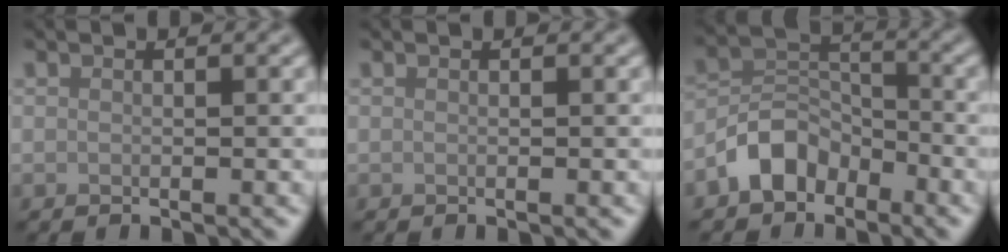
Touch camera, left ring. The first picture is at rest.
{"total": 0.0}
{"total": 4.3, "force": [-2.9, 2.7, 1.6], "torque": [-0.023, 0.008, -0.065]}